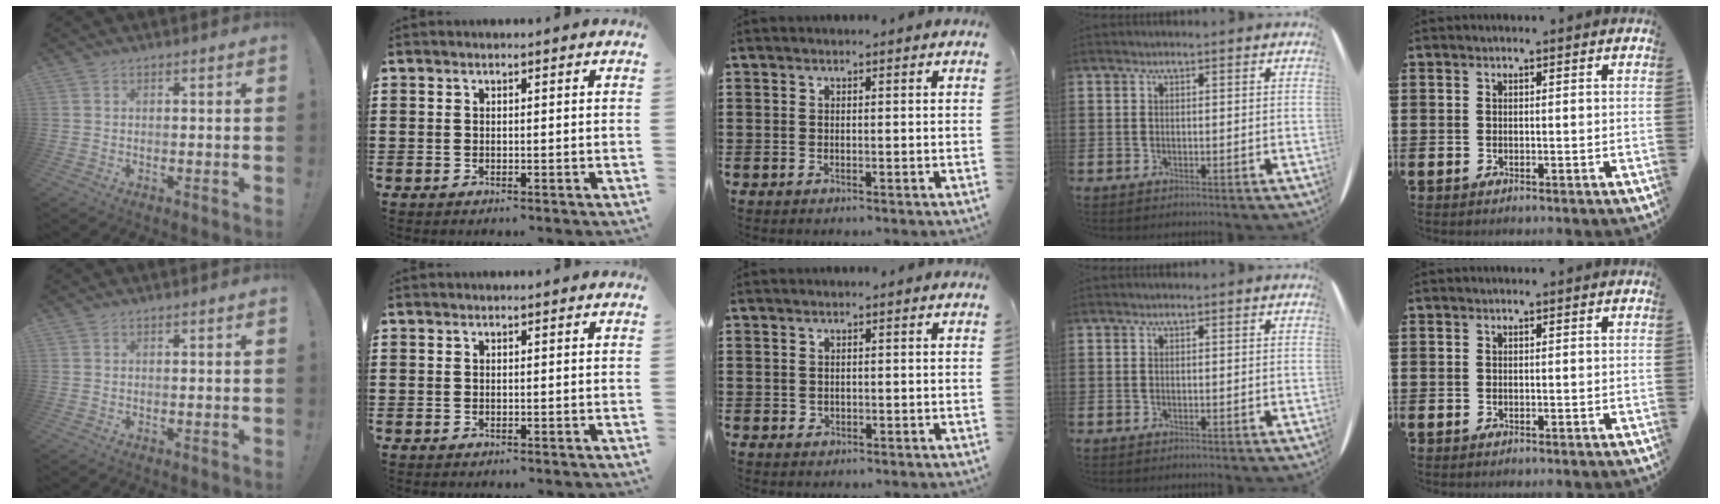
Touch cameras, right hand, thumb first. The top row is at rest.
{"middle": {"total": 0.6, "force": [0.1, 0.6, 0.2], "torque": [-0.005, 0.004, 0.001]}}